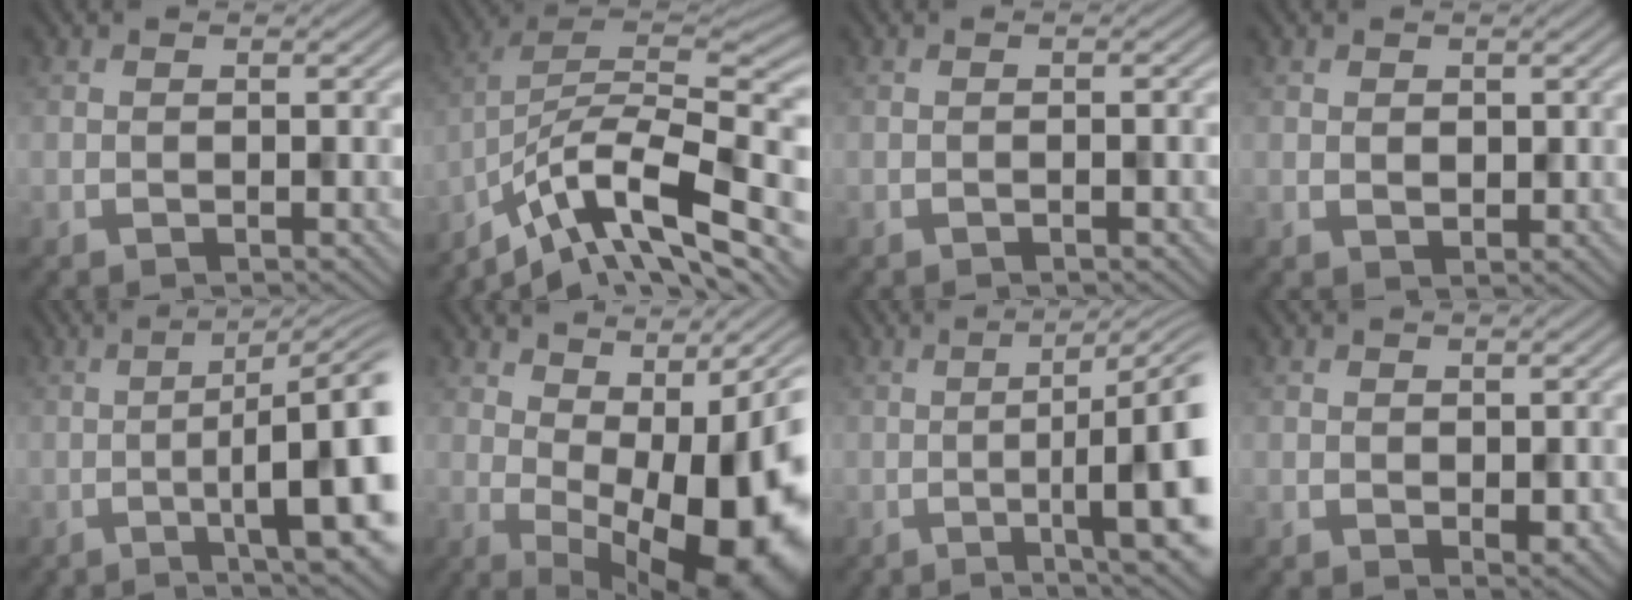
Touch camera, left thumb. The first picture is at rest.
{"total": 12.7, "force": [-8.3, 4.5, 8.5], "torque": [-0.163, -0.004, -0.154]}
{"total": 1.3, "force": [-0.4, 0.3, 1.2], "torque": [-0.013, 0.004, -0.009]}
{"total": 1.2, "force": [0.7, 1.0, -0.2], "torque": [0.004, -0.002, 0.019]}
{"total": 12.0, "force": [-2.2, 2.7, 11.4], "torque": [-0.118, 0.007, -0.029]}
{"total": 16.2, "force": [-0.6, 7.5, 14.3], "torque": [-0.179, -0.023, 0.024]}
{"total": 11.8, "force": [-1.2, 2.8, 11.4], "torque": [-0.128, 0.003, -0.011]}
{"total": 2.3, "force": [0.0, 1.7, 1.5], "torque": [-0.021, -0.006, 0.011]}